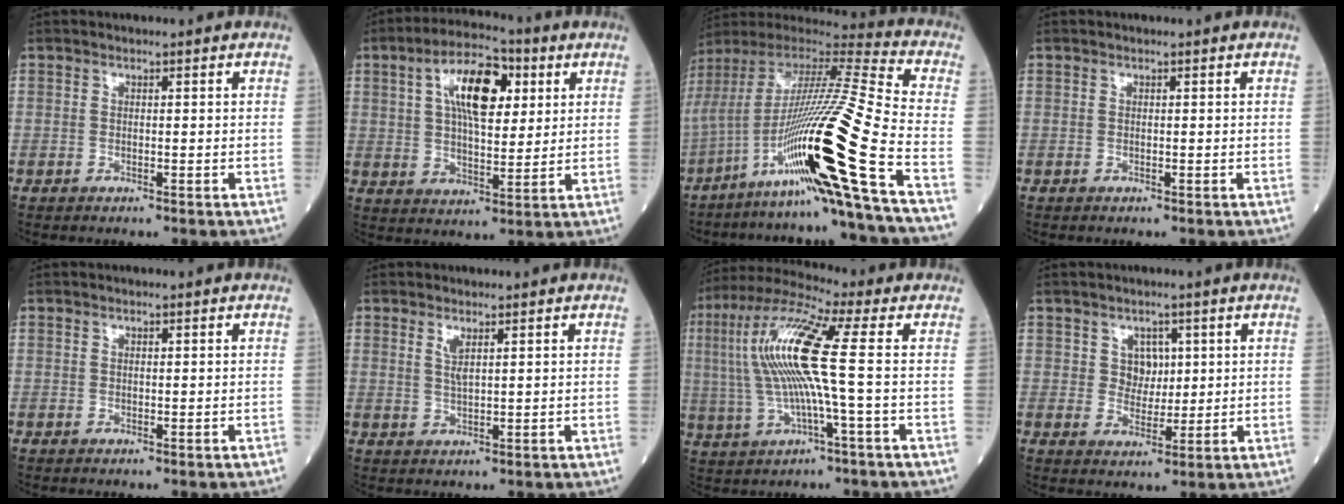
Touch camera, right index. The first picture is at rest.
{"total": 11.8, "force": [4.1, 4.7, 10.0], "torque": [-0.180, 0.023, 0.068]}
{"total": 25.5, "force": [-11.4, -1.7, 22.7], "torque": [-0.410, -0.029, -0.206]}
{"total": 0.0}
{"total": 0.0}
{"total": 2.2, "force": [1.2, 0.3, 1.8], "torque": [-0.041, -0.004, 0.026]}
{"total": 13.3, "force": [1.0, 0.2, 13.3], "torque": [-0.284, 0.019, 0.012]}
{"total": 3.5, "force": [1.3, 2.8, 1.6], "torque": [-0.020, 0.003, 0.023]}